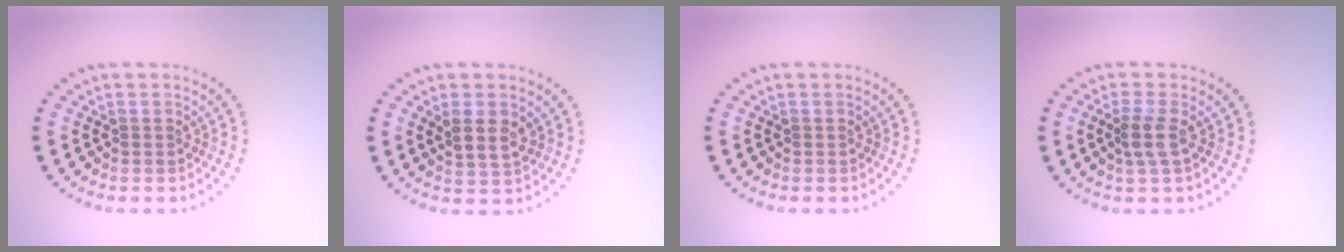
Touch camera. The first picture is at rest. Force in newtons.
{"total": 2.4, "press": 2.2, "slide": 0.9}
{"total": 0.0}
{"total": 1.9, "press": 1.5, "slide": 1.2}